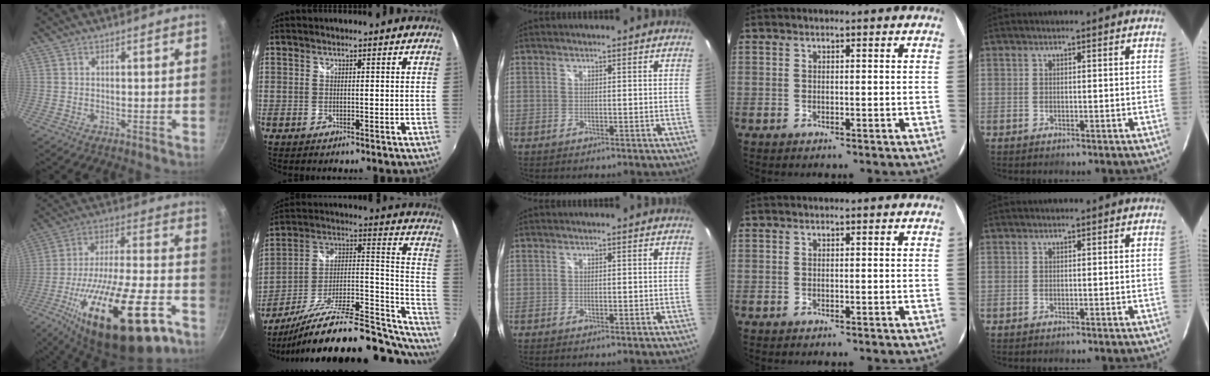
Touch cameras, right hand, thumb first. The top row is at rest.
{"thumb": {"total": 31.4, "force": [-15.6, 11.2, 24.8], "torque": [-0.385, 0.052, -0.245]}, "index": {"total": 28.9, "force": [-20.5, 10.5, 17.4], "torque": [-0.231, 0.018, -0.302]}}